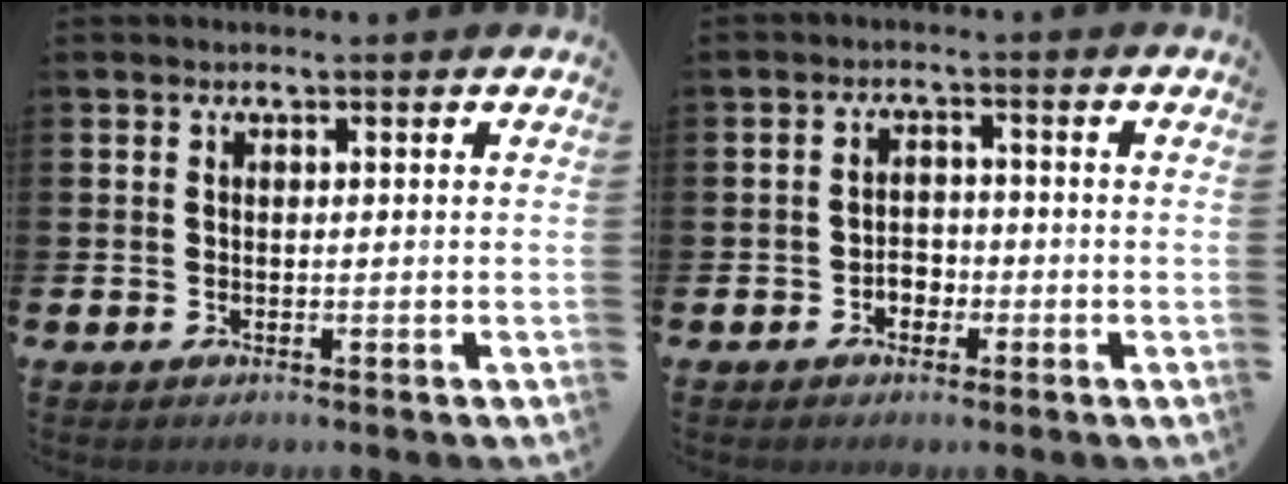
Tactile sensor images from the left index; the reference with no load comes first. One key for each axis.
{"total": 2.4, "fx": -1.2, "fy": 1.8, "fz": 1.0, "tx": -0.022, "ty": 0.005, "tz": -0.029}